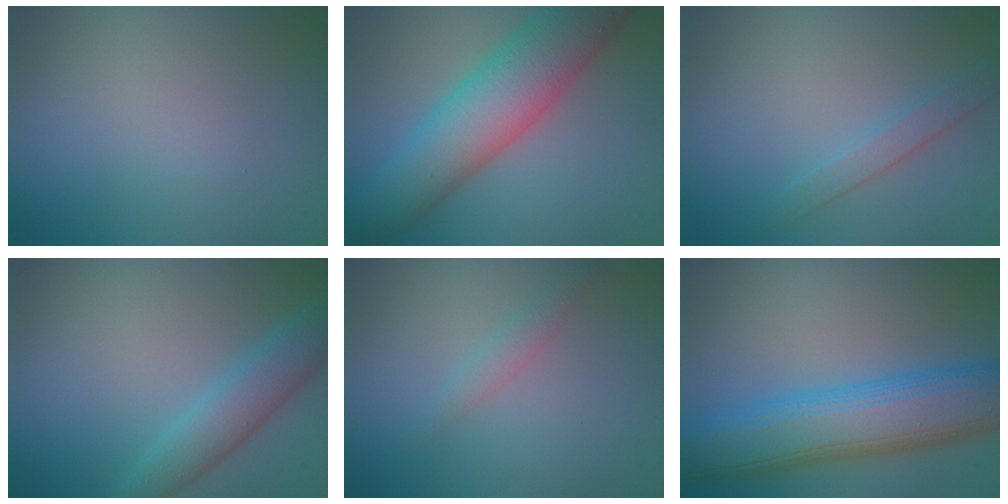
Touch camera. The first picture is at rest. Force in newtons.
{"total": 9.7, "press": 9.6, "slide": 0.6}
{"total": 1.8, "press": 1.8, "slide": 0.0}
{"total": 4.3, "press": 4.3, "slide": 0.1}
{"total": 1.4, "press": 1.4, "slide": 0.1}
{"total": 9.6, "press": 9.6, "slide": 0.1}